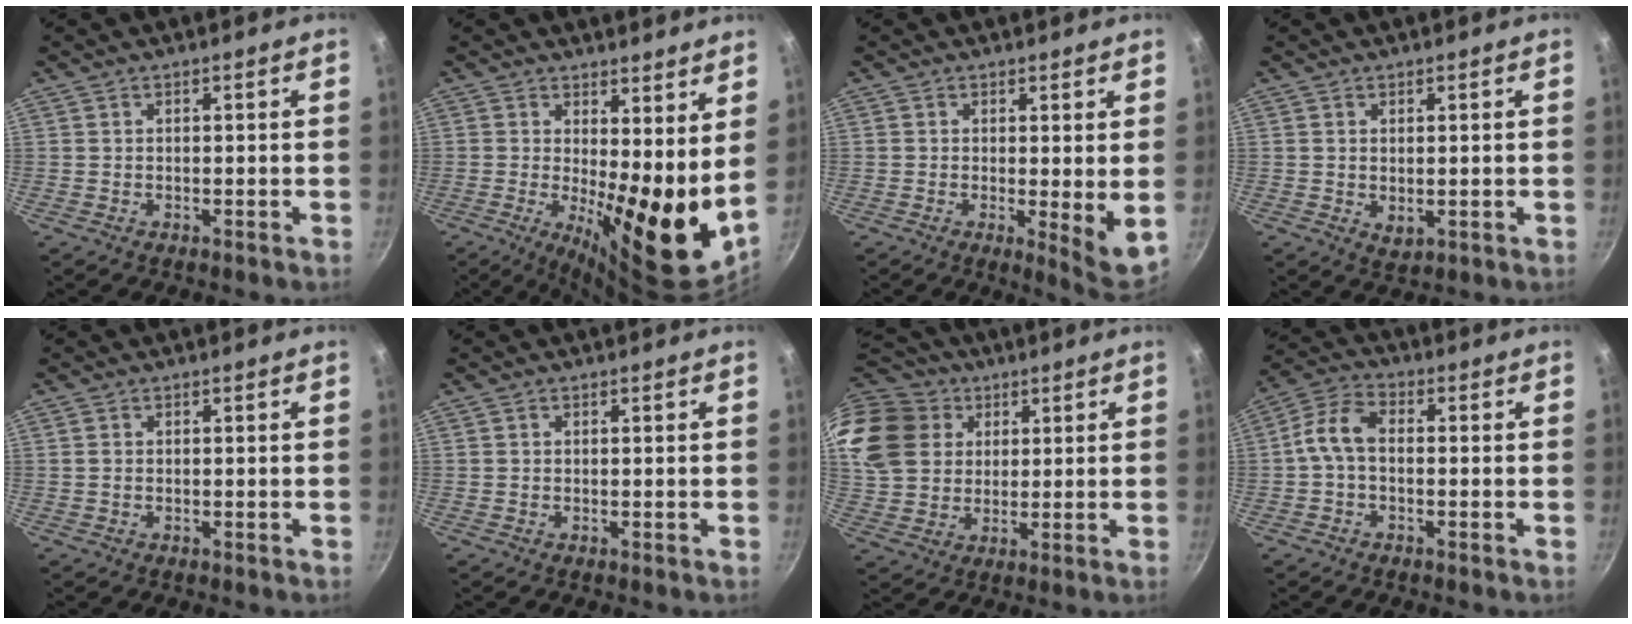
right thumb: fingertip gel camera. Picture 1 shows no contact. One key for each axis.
{"total": 12.9, "fx": 1.7, "fy": 4.2, "fz": 12.1, "tx": -0.169, "ty": -0.031, "tz": 0.025}
{"total": 6.1, "fx": 0.3, "fy": 1.7, "fz": 5.9, "tx": -0.084, "ty": -0.028, "tz": 0.005}
{"total": 2.3, "fx": 0.5, "fy": 1.5, "fz": 1.8, "tx": -0.024, "ty": -0.011, "tz": 0.010}
{"total": 0.9, "fx": 0.1, "fy": 0.8, "fz": 0.5, "tx": -0.009, "ty": 0.002, "tz": 0.001}
{"total": 0.0}
{"total": 20.9, "fx": 8.3, "fy": 16.3, "fz": 10.1, "tx": -0.213, "ty": 0.017, "tz": 0.162}
{"total": 6.4, "fx": -0.8, "fy": 4.0, "fz": 5.0, "tx": -0.101, "ty": 0.031, "tz": -0.030}